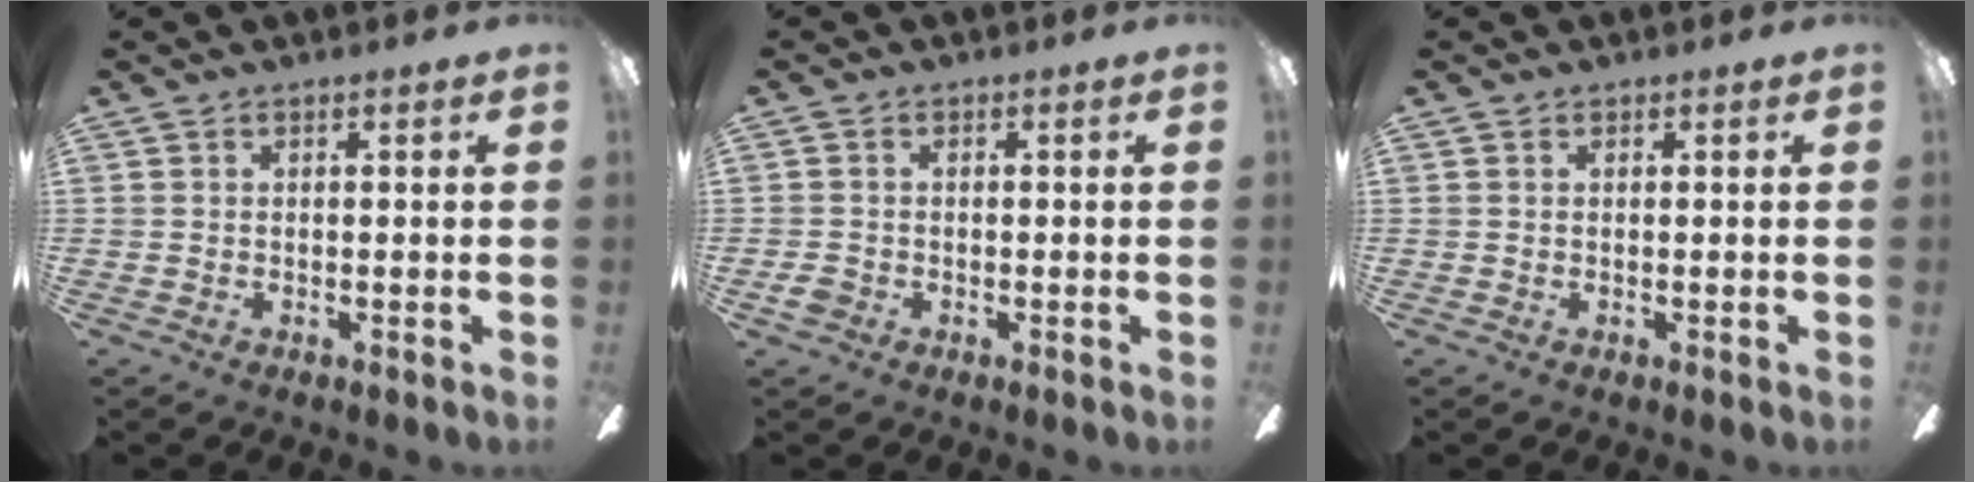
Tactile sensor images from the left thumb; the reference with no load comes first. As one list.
[{"total": 2.4, "force": [-1.1, 1.8, 1.2], "torque": [-0.025, 0.006, -0.022]}, {"total": 0.0}]